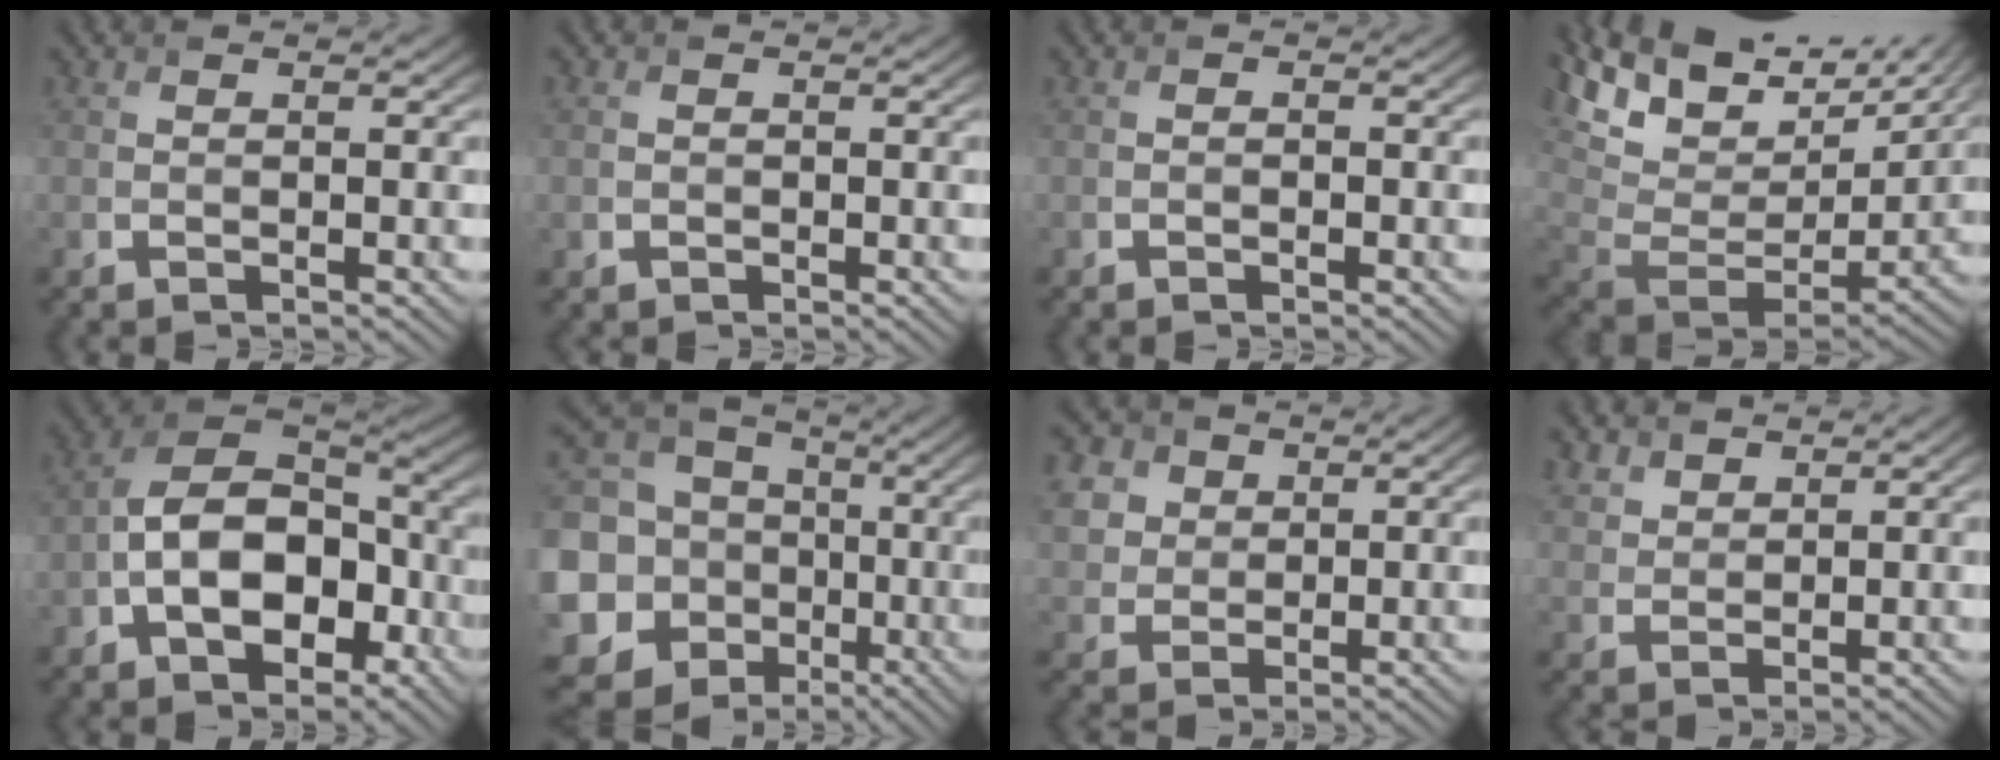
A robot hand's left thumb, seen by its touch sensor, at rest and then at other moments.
{"total": 1.0, "force": [-0.4, 1.0, 0.0], "torque": [0.004, -0.005, -0.009]}
{"total": 0.6, "force": [-0.5, 0.0, 0.4], "torque": [-0.006, 0.000, -0.010]}
{"total": 16.8, "force": [10.7, 8.0, 10.2], "torque": [-0.232, 0.018, 0.182]}
{"total": 12.8, "force": [-3.8, 7.8, 9.4], "torque": [-0.176, 0.001, -0.079]}
{"total": 21.9, "force": [-4.9, 19.4, 8.9], "torque": [-0.246, -0.002, -0.106]}
{"total": 6.5, "force": [2.6, 5.3, 2.7], "torque": [-0.115, 0.009, 0.049]}
{"total": 3.8, "force": [2.9, 2.2, 1.3], "torque": [-0.046, -0.004, 0.073]}